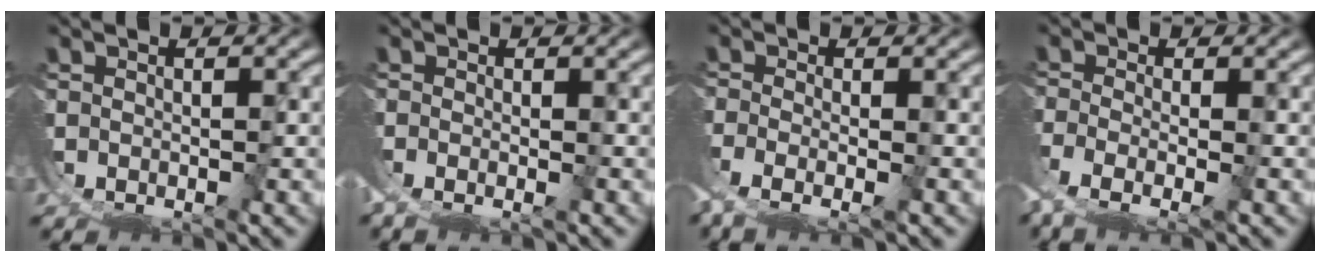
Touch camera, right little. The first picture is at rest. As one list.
[{"total": 2.6, "force": [-1.2, 1.7, 1.7], "torque": [-0.034, -0.006, -0.017]}, {"total": 4.1, "force": [-1.1, 1.7, 3.6], "torque": [-0.082, -0.021, -0.003]}, {"total": 5.2, "force": [-0.9, 2.8, 4.3], "torque": [-0.103, -0.027, 0.001]}]